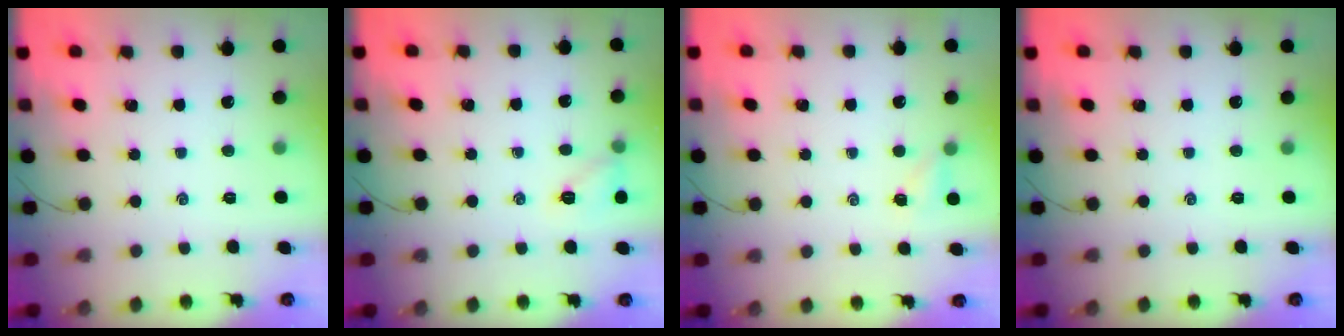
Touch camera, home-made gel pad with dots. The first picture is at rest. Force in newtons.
{"total": 7.3, "press": 7.3, "slide": 1.1}
{"total": 2.4, "press": 2.3, "slide": 0.9}
{"total": 0.0}